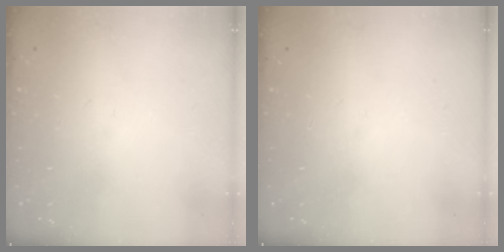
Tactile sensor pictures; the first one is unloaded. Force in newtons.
{"total": 0.0}